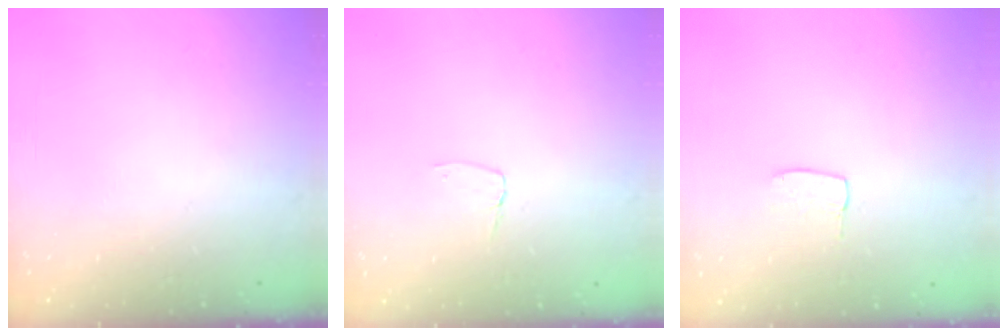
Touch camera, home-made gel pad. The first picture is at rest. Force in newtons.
{"total": 2.9, "press": 2.9, "slide": 0.3}
{"total": 3.3, "press": 3.3, "slide": 0.1}